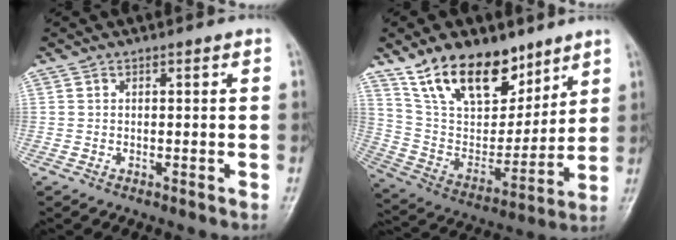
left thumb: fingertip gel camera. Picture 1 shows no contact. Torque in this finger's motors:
{"motor_torque": [1.16, -0.02, 1.39, -1.38, 0.40]}